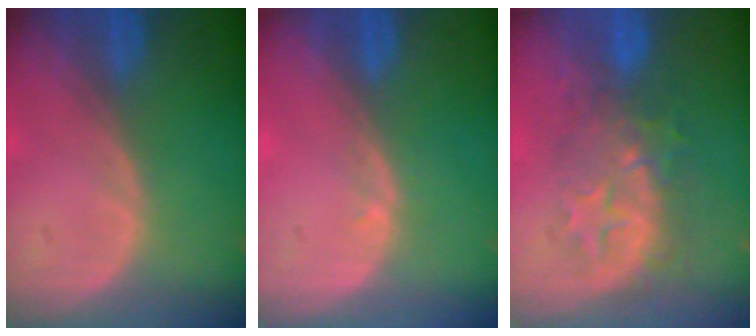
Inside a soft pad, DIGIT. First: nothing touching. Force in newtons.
{"total": 0.8, "press": 0.6, "slide": 0.6}
{"total": 8.7, "press": 8.0, "slide": 3.5}